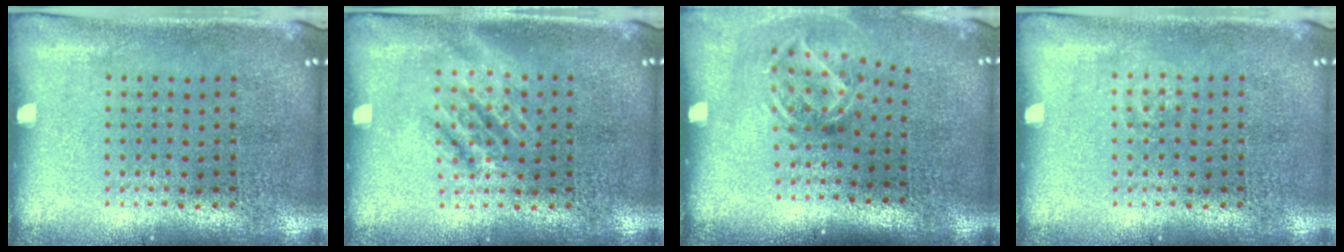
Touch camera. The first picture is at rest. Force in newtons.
{"total": 1.1, "press": 1.1, "slide": 0.2}
{"total": 2.0, "press": 1.3, "slide": 1.4}
{"total": 0.6, "press": 0.6, "slide": 0.2}